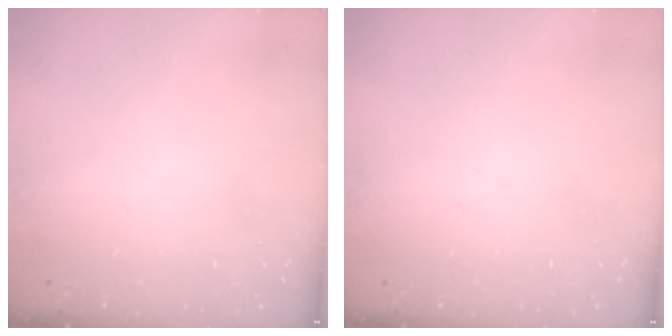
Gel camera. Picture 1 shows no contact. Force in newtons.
{"total": 0.0}